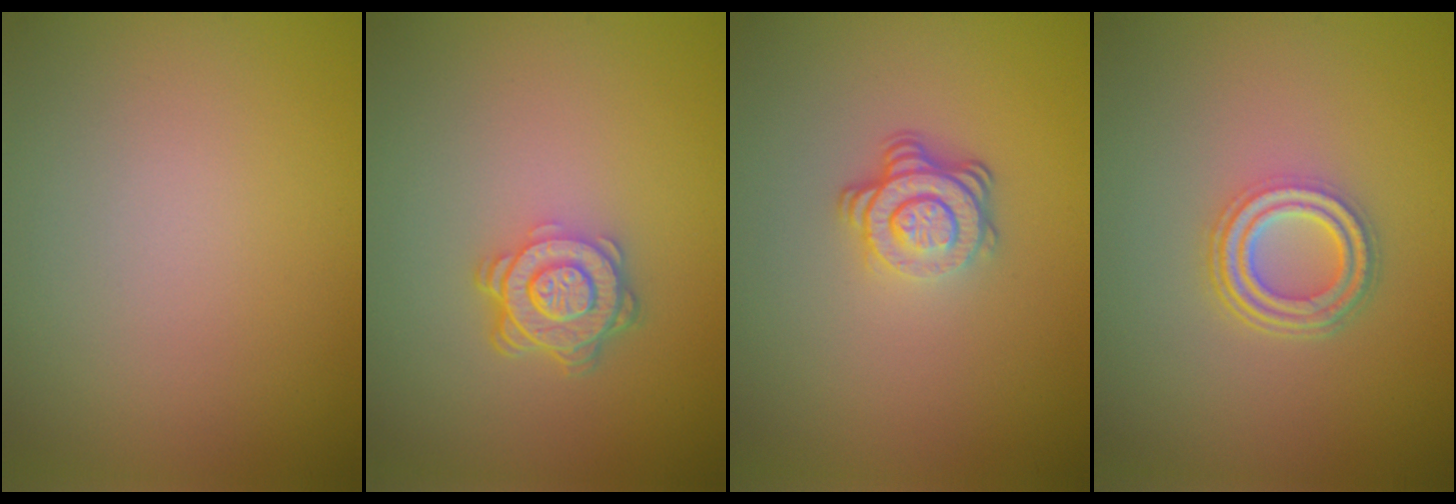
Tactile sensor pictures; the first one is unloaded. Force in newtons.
{"total": 4.5, "press": 3.3, "slide": 3.0}
{"total": 3.9, "press": 2.7, "slide": 2.9}
{"total": 4.1, "press": 3.1, "slide": 2.6}